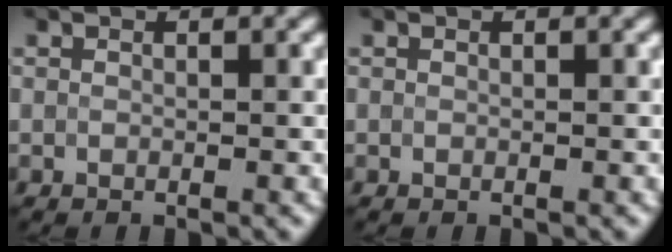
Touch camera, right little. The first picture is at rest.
{"total": 0.0}